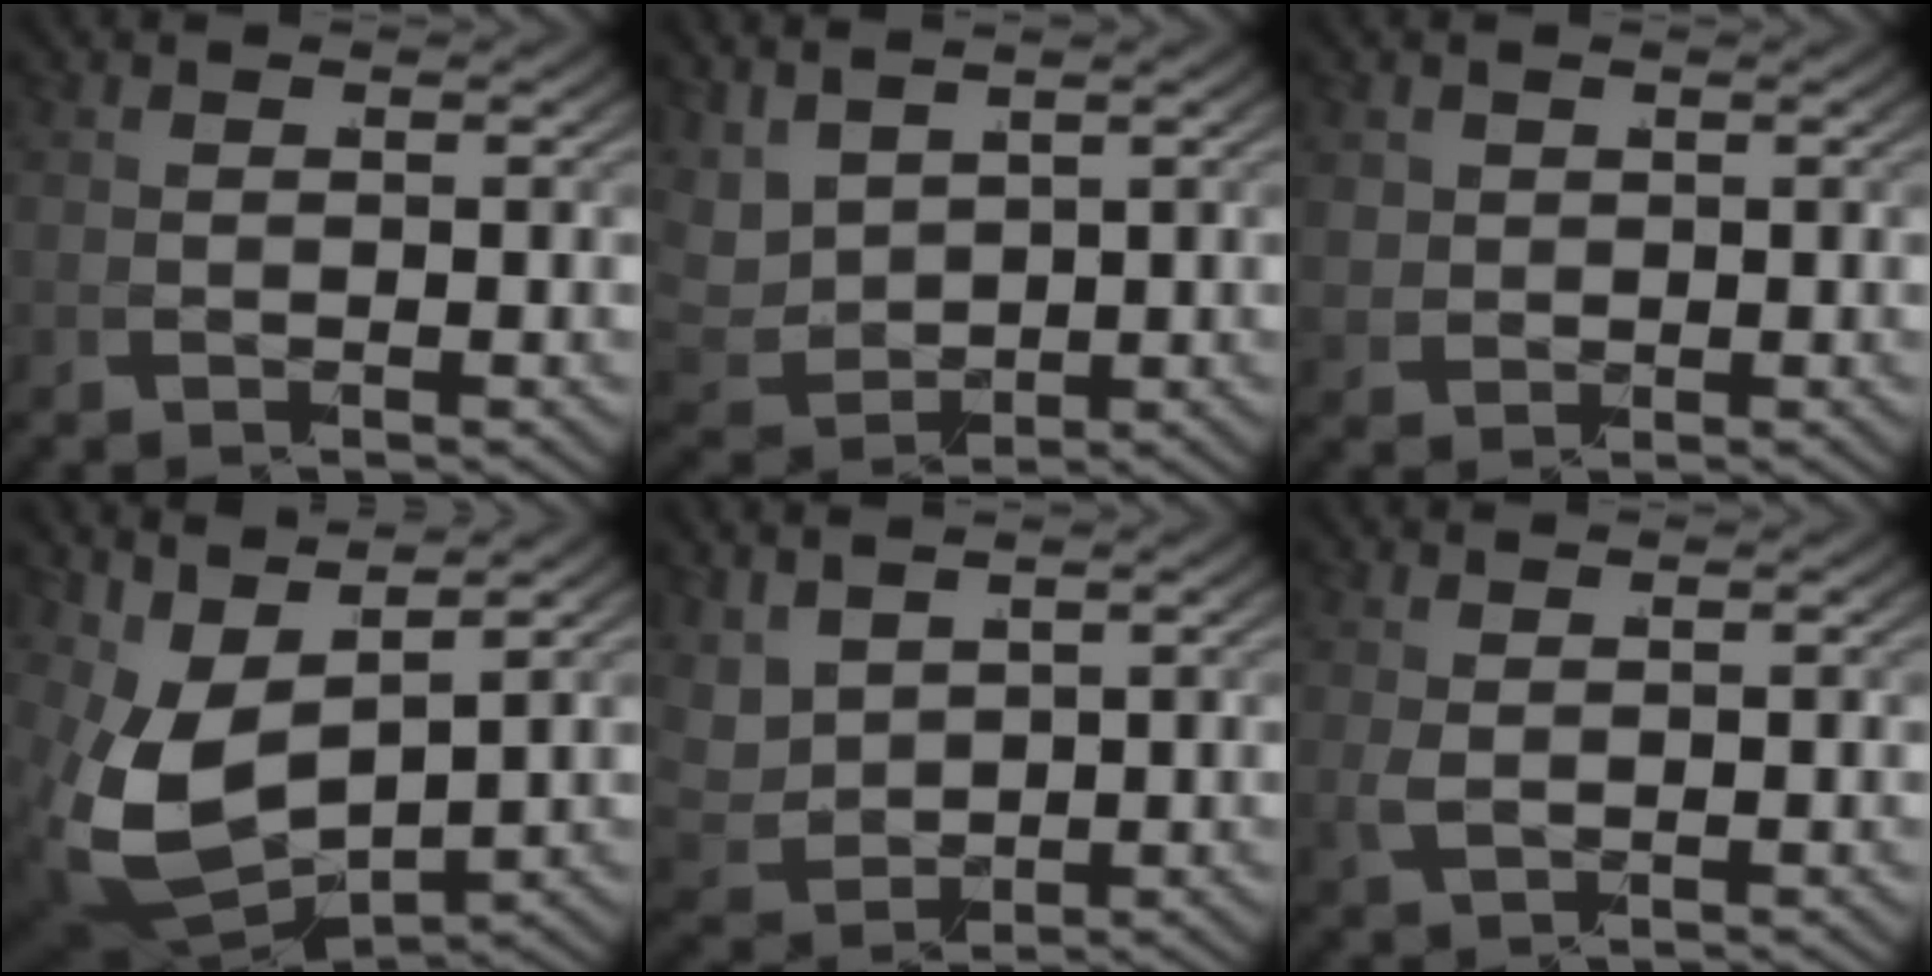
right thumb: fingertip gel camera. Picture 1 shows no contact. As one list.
[{"total": 5.5, "force": [1.8, 3.9, 3.4], "torque": [-0.096, -0.023, 0.056]}, {"total": 2.6, "force": [0.9, 2.2, 1.0], "torque": [-0.033, -0.016, 0.034]}, {"total": 9.7, "force": [0.6, 6.2, 7.5], "torque": [-0.195, -0.059, 0.049]}, {"total": 4.9, "force": [1.8, 3.5, 2.9], "torque": [-0.084, -0.021, 0.056]}, {"total": 1.0, "force": [0.7, 0.2, 0.7], "torque": [-0.025, -0.004, 0.026]}]